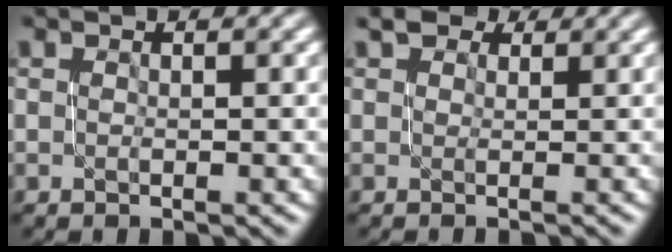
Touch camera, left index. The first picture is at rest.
{"total": 2.8, "force": [2.2, 1.2, 1.2], "torque": [-0.018, 0.010, 0.019]}